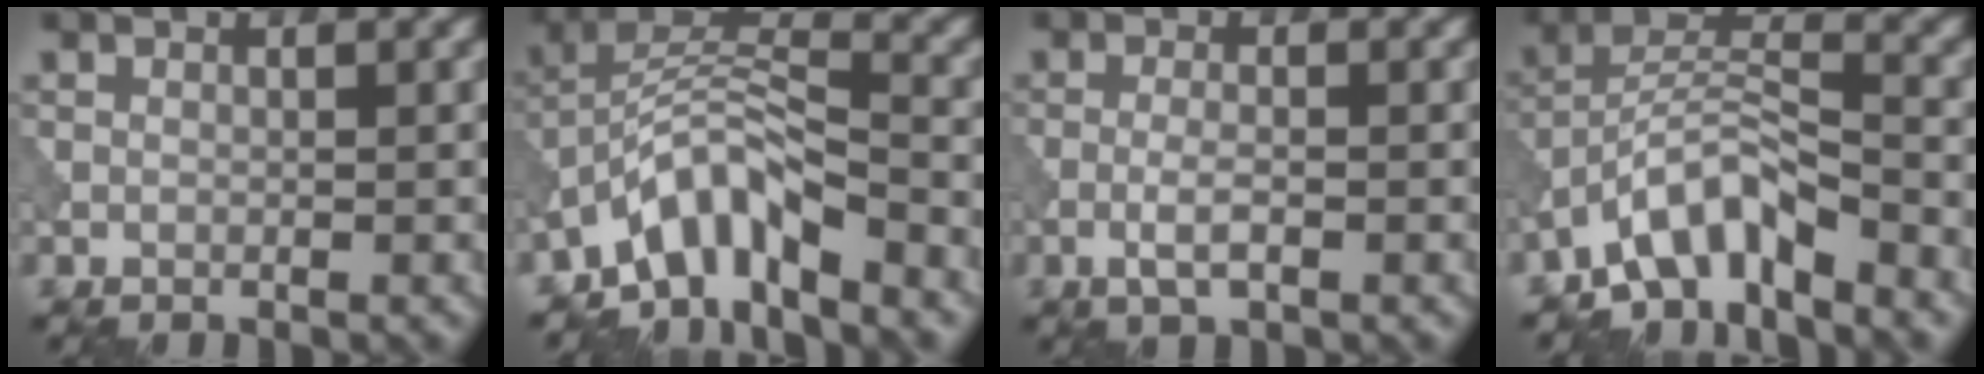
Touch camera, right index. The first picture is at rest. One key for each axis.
{"total": 6.8, "fx": -5.0, "fy": 2.2, "fz": 4.1, "tx": -0.061, "ty": 0.011, "tz": -0.100}
{"total": 2.2, "fx": -0.8, "fy": 0.6, "fz": 1.9, "tx": -0.039, "ty": 0.001, "tz": -0.020}
{"total": 5.9, "fx": -4.7, "fy": 1.7, "fz": 3.2, "tx": -0.050, "ty": 0.010, "tz": -0.093}